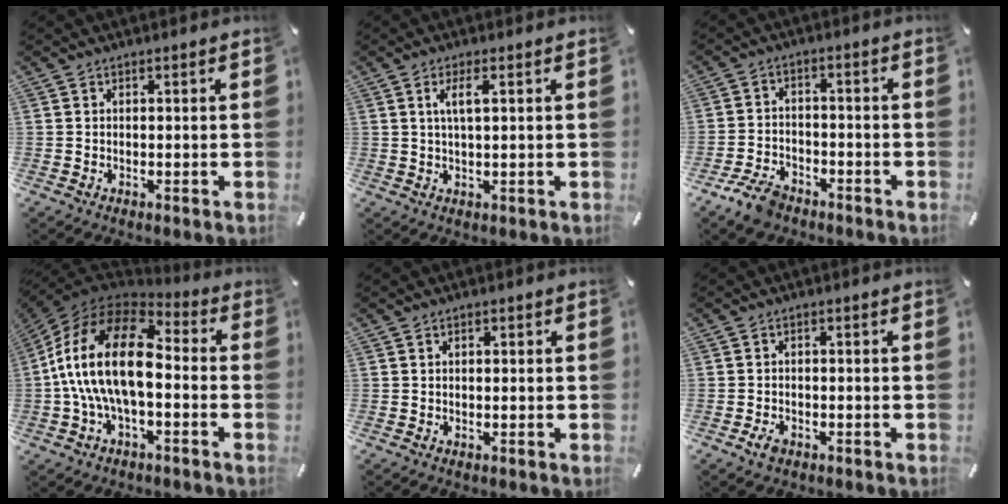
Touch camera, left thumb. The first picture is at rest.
{"total": 3.9, "force": [1.2, 0.8, 3.7], "torque": [-0.076, 0.004, 0.017]}
{"total": 6.8, "force": [-4.8, 3.6, 3.1], "torque": [-0.069, 0.023, -0.092]}
{"total": 21.2, "force": [-1.1, 11.6, 17.7], "torque": [-0.361, 0.024, -0.019]}
{"total": 0.8, "force": [0.2, 0.4, 0.6], "torque": [-0.012, 0.004, 0.002]}
{"total": 2.5, "force": [-1.3, 1.5, 1.5], "torque": [-0.033, 0.004, -0.028]}